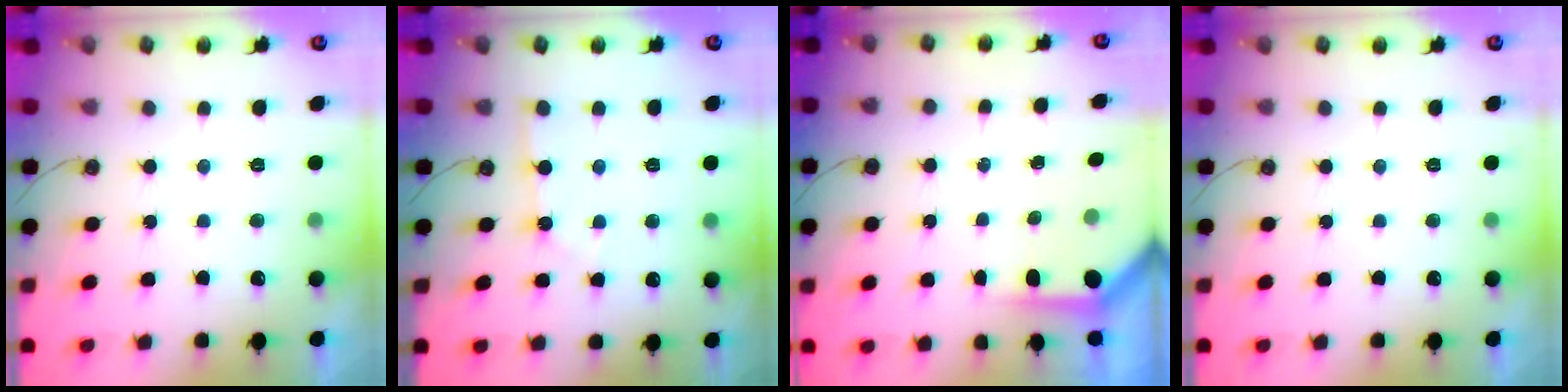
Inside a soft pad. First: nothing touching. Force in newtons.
{"total": 2.0, "press": 2.0, "slide": 0.1}
{"total": 3.7, "press": 3.7, "slide": 0.4}
{"total": 0.0}